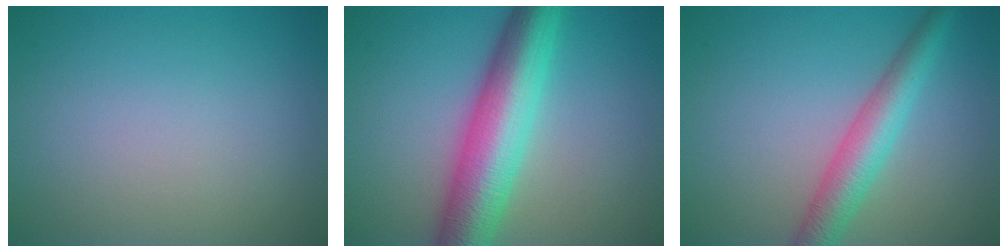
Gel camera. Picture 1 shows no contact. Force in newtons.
{"total": 8.8, "press": 8.8, "slide": 0.1}
{"total": 4.4, "press": 4.4, "slide": 0.1}